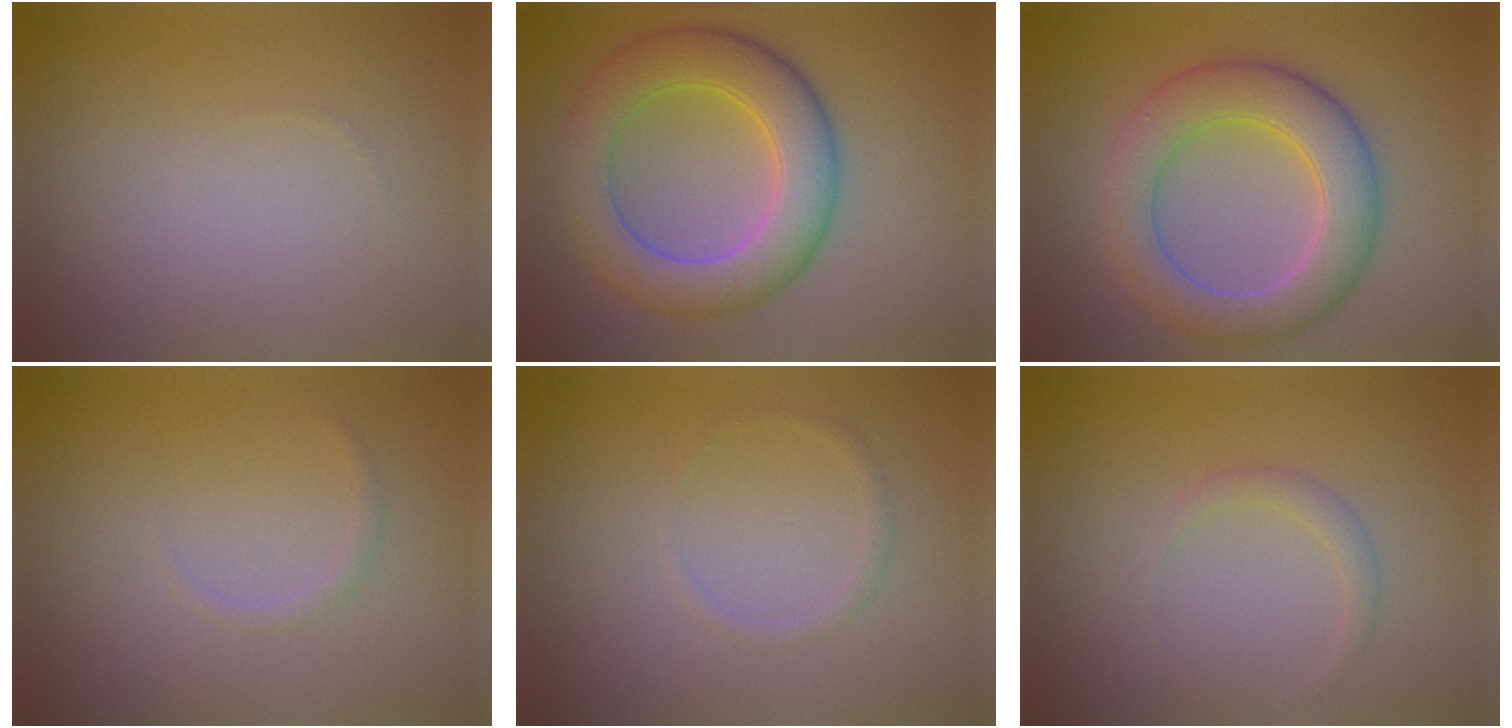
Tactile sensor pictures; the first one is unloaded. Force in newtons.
{"total": 7.5, "press": 7.4, "slide": 0.5}
{"total": 6.6, "press": 6.6, "slide": 0.4}
{"total": 0.7, "press": 0.7, "slide": 0.1}
{"total": 0.8, "press": 0.8, "slide": 0.1}
{"total": 1.1, "press": 1.1, "slide": 0.1}